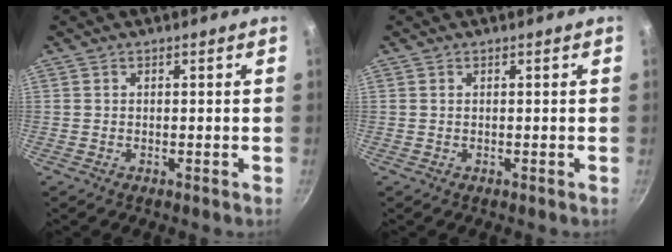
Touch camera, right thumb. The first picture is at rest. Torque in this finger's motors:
{"motor_torque": [-0.16, -0.36, 0.03, -0.36, 0.04]}